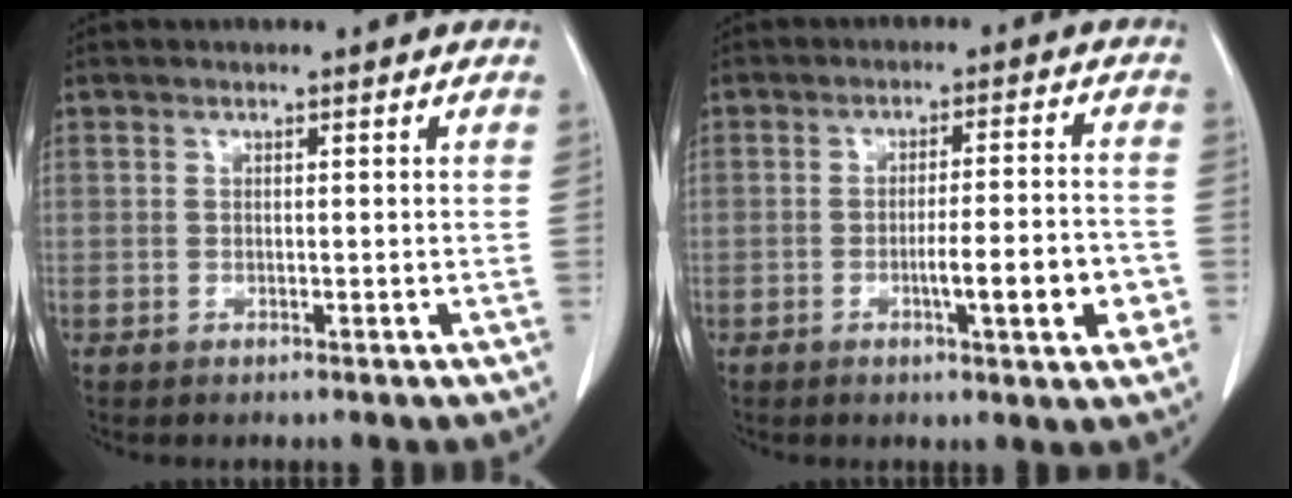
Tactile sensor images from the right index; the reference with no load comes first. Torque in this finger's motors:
{"motor_torque": [1.39, -0.69, 0.60, 0.08]}